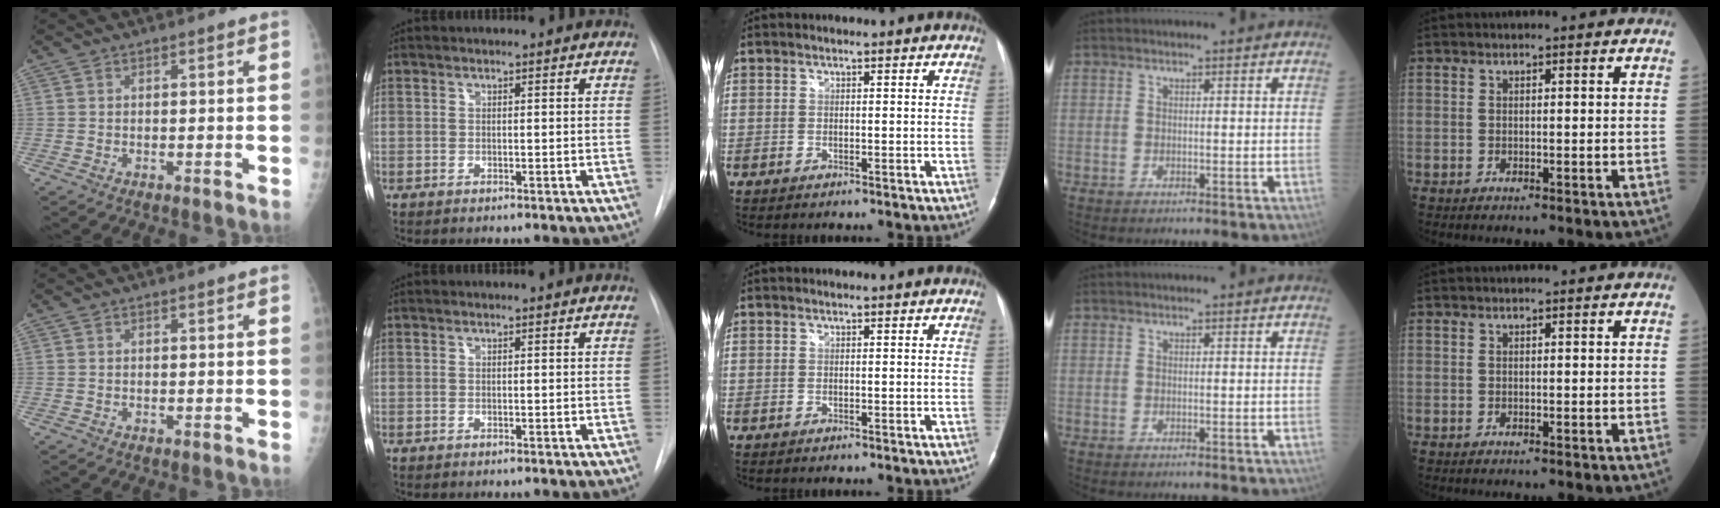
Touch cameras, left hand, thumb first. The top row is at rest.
{}